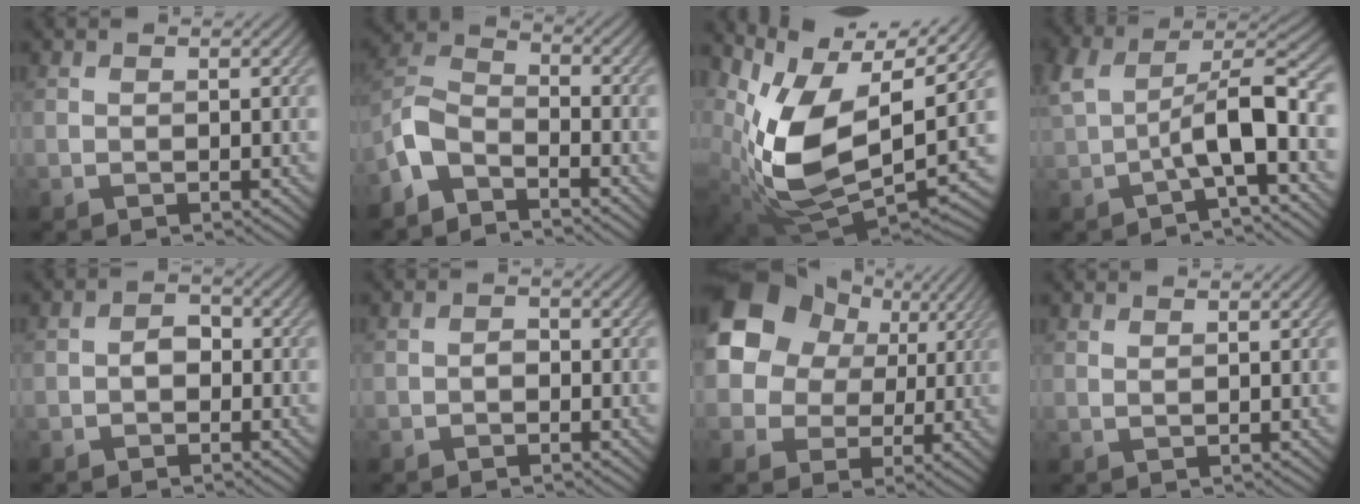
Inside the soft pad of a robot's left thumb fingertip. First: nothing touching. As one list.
[{"total": 6.0, "force": [-4.5, 2.4, 3.2], "torque": [-0.071, 0.002, -0.110]}, {"total": 13.9, "force": [4.0, 7.5, 11.0], "torque": [-0.236, -0.014, 0.084]}, {"total": 8.2, "force": [-0.8, 3.3, 7.5], "torque": [-0.139, 0.014, -0.019]}, {"total": 1.7, "force": [-0.6, 1.3, 1.0], "torque": [-0.014, 0.009, -0.017]}, {"total": 0.8, "force": [-0.4, 0.5, 0.4], "torque": [-0.006, 0.006, -0.012]}, {"total": 15.5, "force": [5.3, 13.1, 6.5], "torque": [-0.194, 0.039, 0.079]}, {"total": 0.9, "force": [0.8, -0.2, 0.2], "torque": [-0.006, 0.005, 0.015]}]